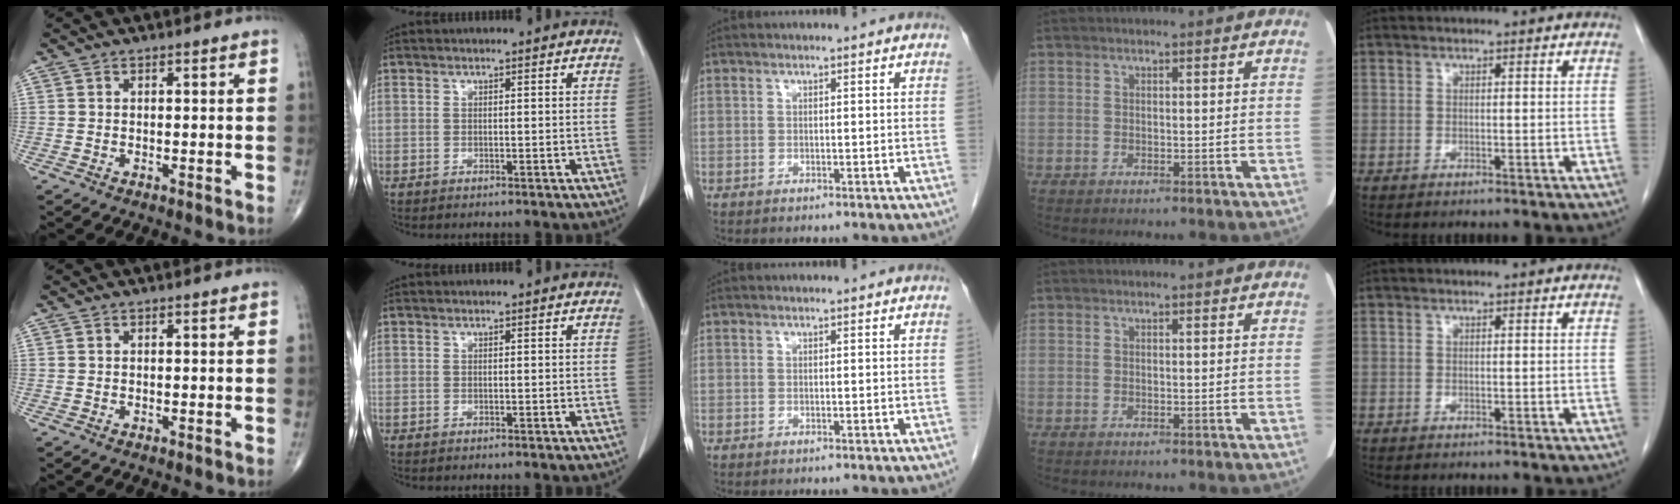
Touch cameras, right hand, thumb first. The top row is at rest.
{}